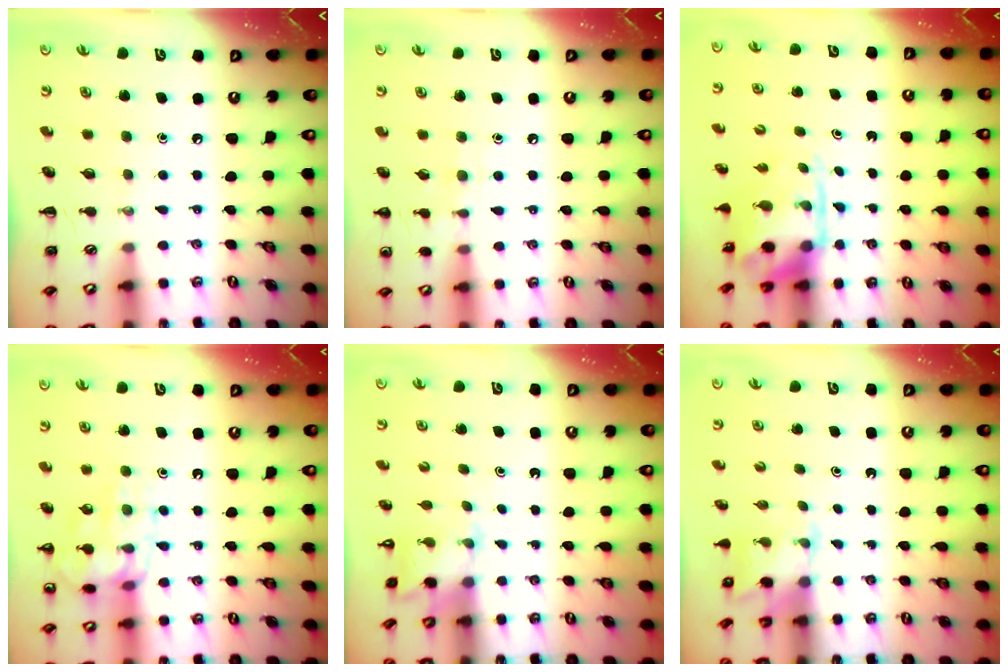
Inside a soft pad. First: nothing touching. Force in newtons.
{"total": 6.3, "press": 6.0, "slide": 2.0}
{"total": 3.9, "press": 3.7, "slide": 1.1}
{"total": 13.1, "press": 13.1, "slide": 0.4}
{"total": 2.0, "press": 2.0, "slide": 0.5}
{"total": 2.1, "press": 2.0, "slide": 0.6}